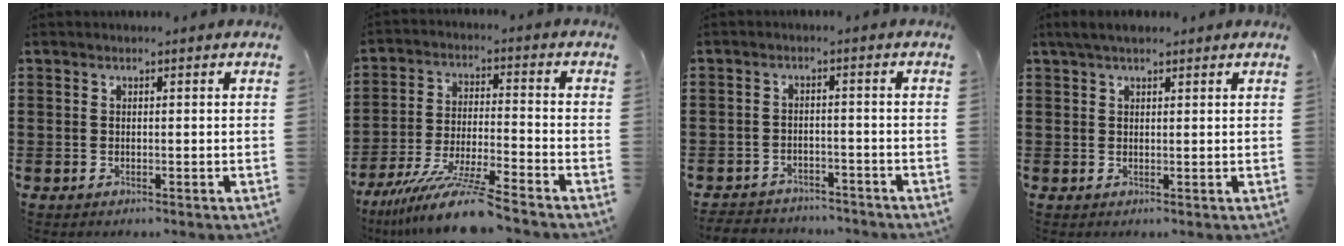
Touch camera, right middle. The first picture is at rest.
{"total": 10.7, "force": [-9.1, -0.2, 5.5], "torque": [-0.106, 0.000, -0.178]}
{"total": 3.0, "force": [-3.0, 0.5, -0.2], "torque": [-0.005, -0.004, -0.064]}
{"total": 2.2, "force": [1.7, 0.8, 1.1], "torque": [-0.027, 0.007, 0.032]}